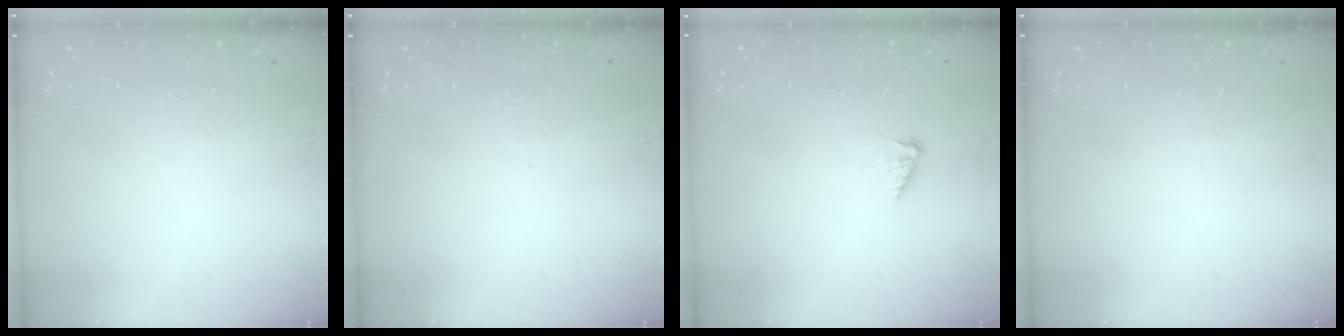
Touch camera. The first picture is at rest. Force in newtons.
{"total": 0.0}
{"total": 2.7, "press": 2.7, "slide": 0.4}
{"total": 0.0}